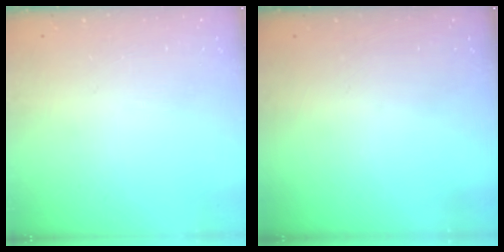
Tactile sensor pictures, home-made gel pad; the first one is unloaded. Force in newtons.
{"total": 0.0}